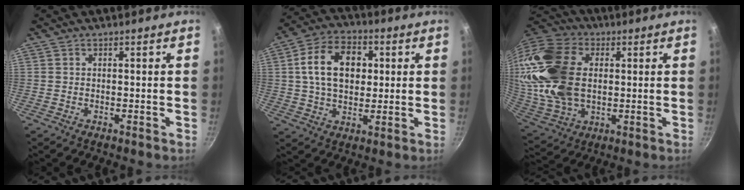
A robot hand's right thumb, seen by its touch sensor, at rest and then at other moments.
{"total": 13.5, "force": [2.4, 9.2, 9.6], "torque": [-0.138, 0.013, 0.030]}
{"total": 25.2, "force": [3.2, 17.1, 18.2], "torque": [-0.375, 0.008, 0.063]}